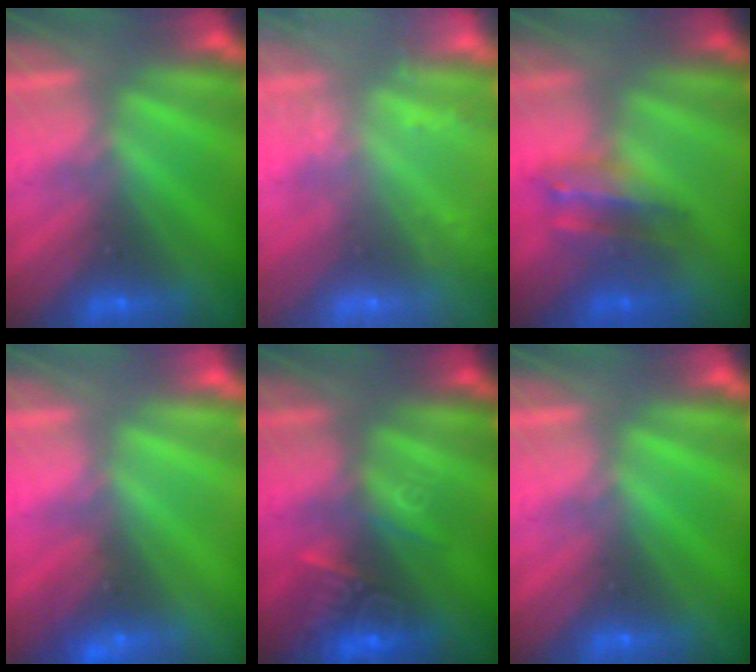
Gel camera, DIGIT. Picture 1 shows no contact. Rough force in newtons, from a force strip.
{"total": 2.4}
{"total": 2.6}
{"total": 2.5}
{"total": 2.8}
{"total": 0.0}